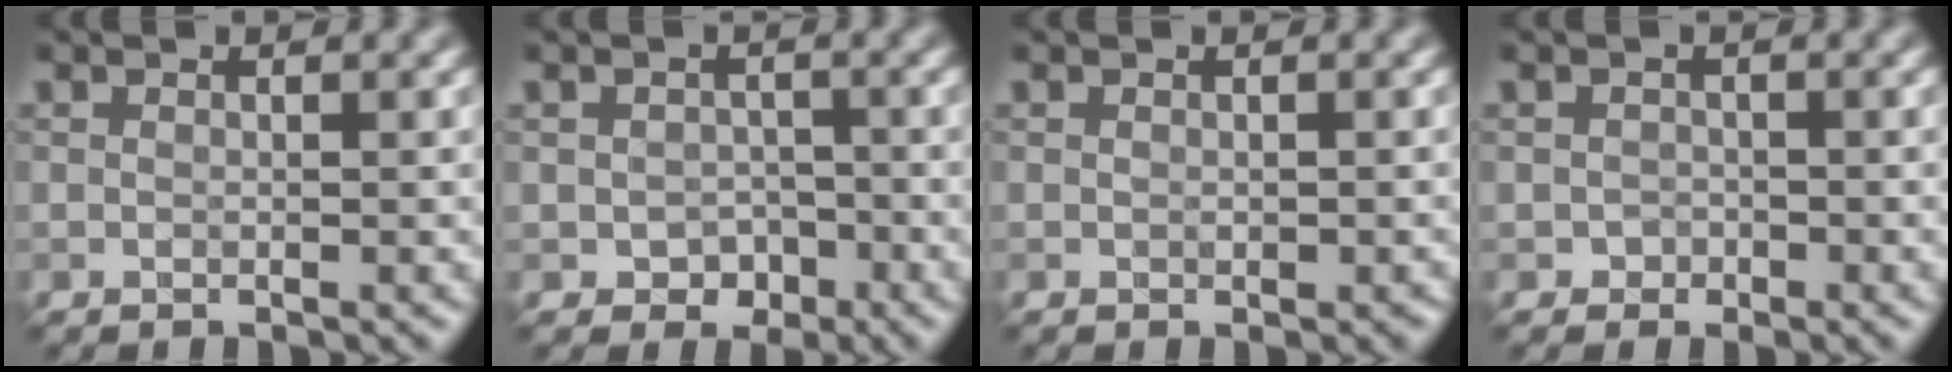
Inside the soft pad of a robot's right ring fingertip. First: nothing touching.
{"total": 1.9, "force": [-0.8, 1.6, 0.4], "torque": [0.006, 0.001, -0.017]}
{"total": 0.5, "force": [-0.1, 0.4, 0.2], "torque": [-0.003, -0.003, -0.002]}
{"total": 0.9, "force": [-0.4, 0.8, -0.2], "torque": [0.016, 0.003, -0.010]}